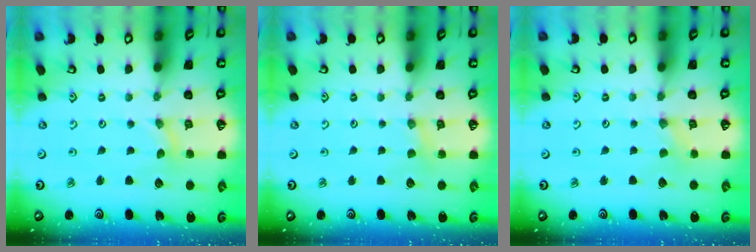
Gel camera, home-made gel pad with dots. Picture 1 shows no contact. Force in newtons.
{"total": 2.0, "press": 2.0, "slide": 0.3}
{"total": 0.0}